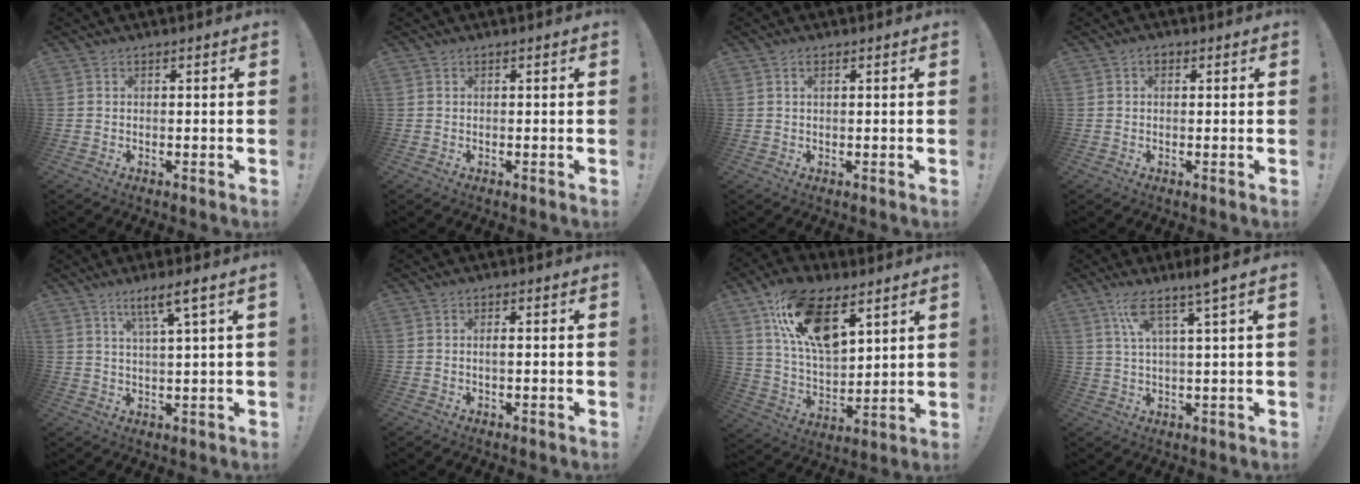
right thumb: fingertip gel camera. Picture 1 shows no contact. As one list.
[{"total": 0.0}, {"total": 1.3, "force": [0.6, 0.5, 1.1], "torque": [-0.018, -0.001, 0.010]}, {"total": 1.7, "force": [0.3, 1.3, 1.1], "torque": [-0.020, 0.006, 0.004]}, {"total": 6.1, "force": [3.5, -0.7, 4.9], "torque": [-0.096, -0.007, 0.054]}, {"total": 1.3, "force": [-0.1, 0.3, 1.2], "torque": [-0.025, 0.002, -0.003]}, {"total": 18.6, "force": [10.1, 9.3, 12.6], "torque": [-0.223, -0.039, 0.183]}, {"total": 7.8, "force": [4.9, -0.6, 6.0], "torque": [-0.118, -0.015, 0.078]}]